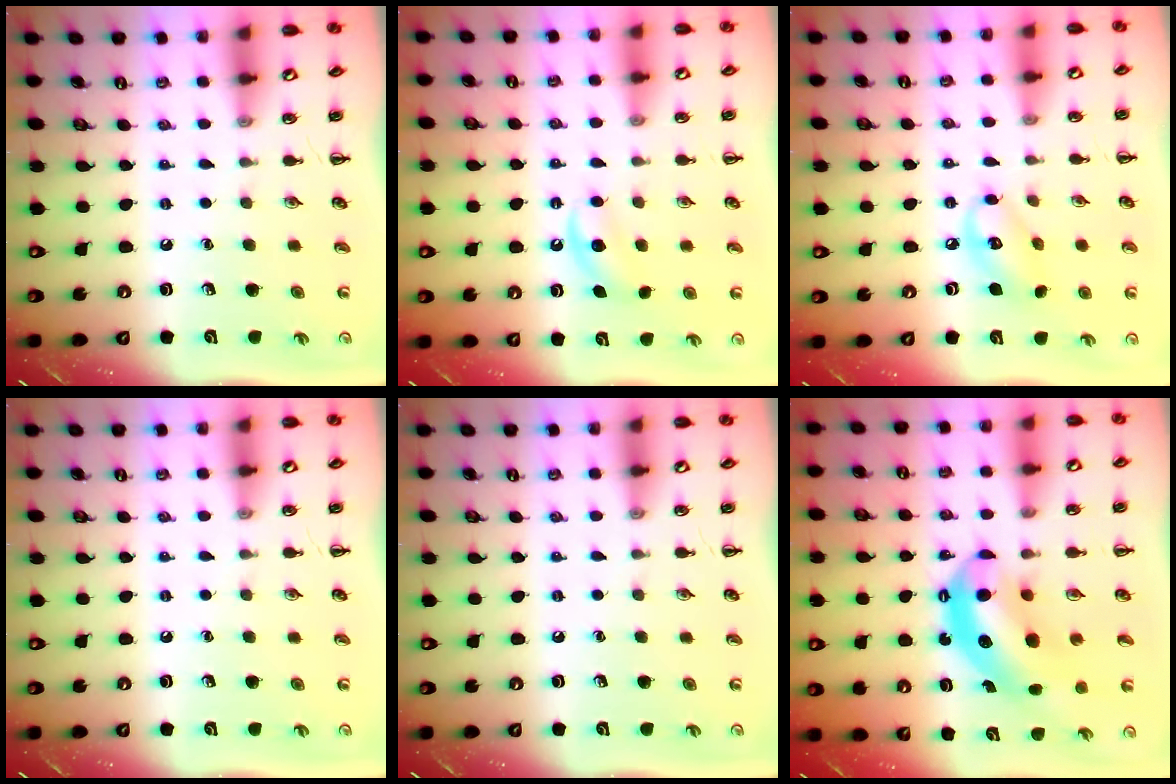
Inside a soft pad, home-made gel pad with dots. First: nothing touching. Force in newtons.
{"total": 4.9, "press": 4.7, "slide": 1.4}
{"total": 8.8, "press": 8.6, "slide": 1.4}
{"total": 0.0}
{"total": 0.0}
{"total": 10.3, "press": 9.9, "slide": 2.5}